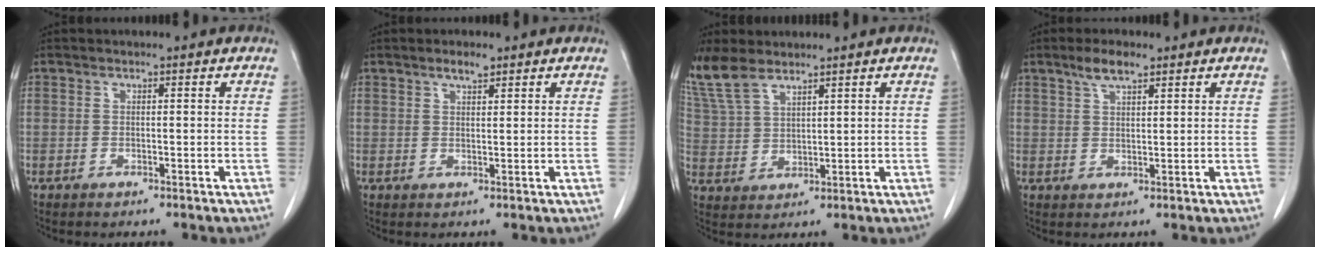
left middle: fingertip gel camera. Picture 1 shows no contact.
{"total": 2.1, "force": [1.5, 0.5, 1.3], "torque": [-0.026, 0.002, 0.028]}
{"total": 6.9, "force": [5.8, 2.1, 3.2], "torque": [-0.080, 0.010, 0.132]}
{"total": 3.9, "force": [2.8, 1.1, 2.6], "torque": [-0.054, 0.006, 0.054]}